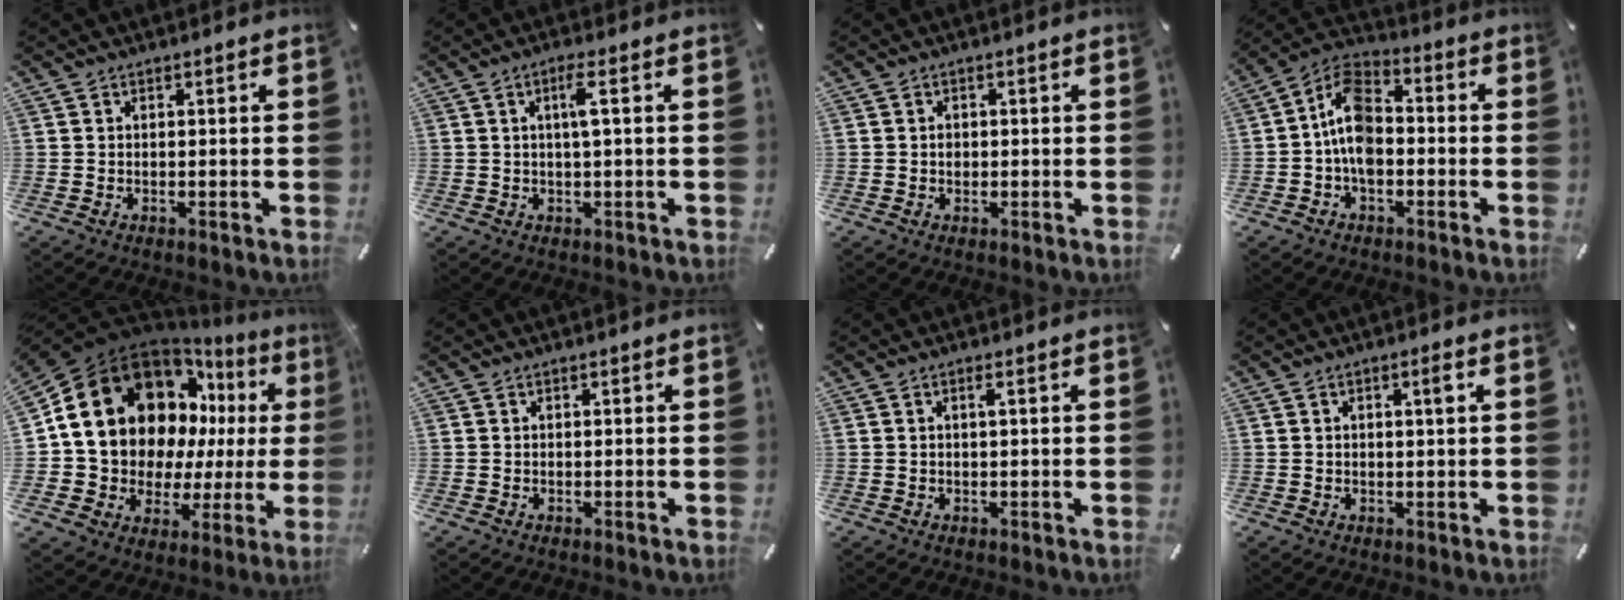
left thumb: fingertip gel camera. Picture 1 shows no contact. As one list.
[{"total": 4.3, "force": [0.8, 0.4, 4.2], "torque": [-0.076, -0.002, 0.008]}, {"total": 1.3, "force": [-0.1, 1.1, 0.6], "torque": [-0.011, 0.006, -0.003]}, {"total": 9.8, "force": [-2.0, 6.3, 7.2], "torque": [-0.151, 0.014, -0.038]}, {"total": 21.9, "force": [8.5, 16.0, 12.3], "torque": [-0.207, -0.066, 0.177]}, {"total": 0.0}, {"total": 1.2, "force": [0.2, 0.1, 1.2], "torque": [-0.024, 0.001, 0.003]}, {"total": 2.1, "force": [0.7, 0.5, 1.9], "torque": [-0.030, 0.002, 0.008]}]